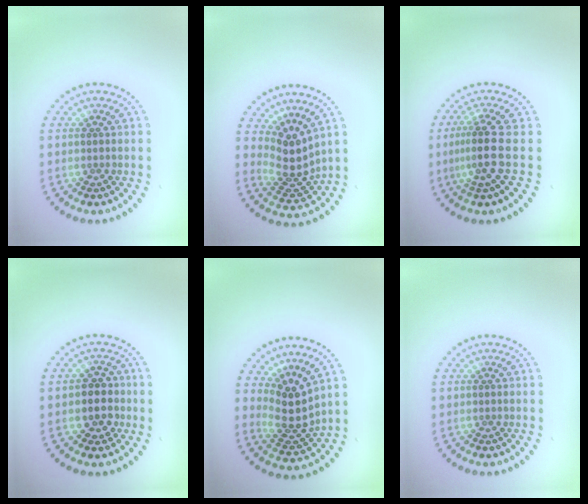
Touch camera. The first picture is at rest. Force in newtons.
{"total": 3.7, "press": 2.7, "slide": 2.6}
{"total": 3.4, "press": 2.5, "slide": 2.4}
{"total": 2.9, "press": 2.7, "slide": 0.8}
{"total": 3.7, "press": 2.9, "slide": 2.2}
{"total": 0.0}